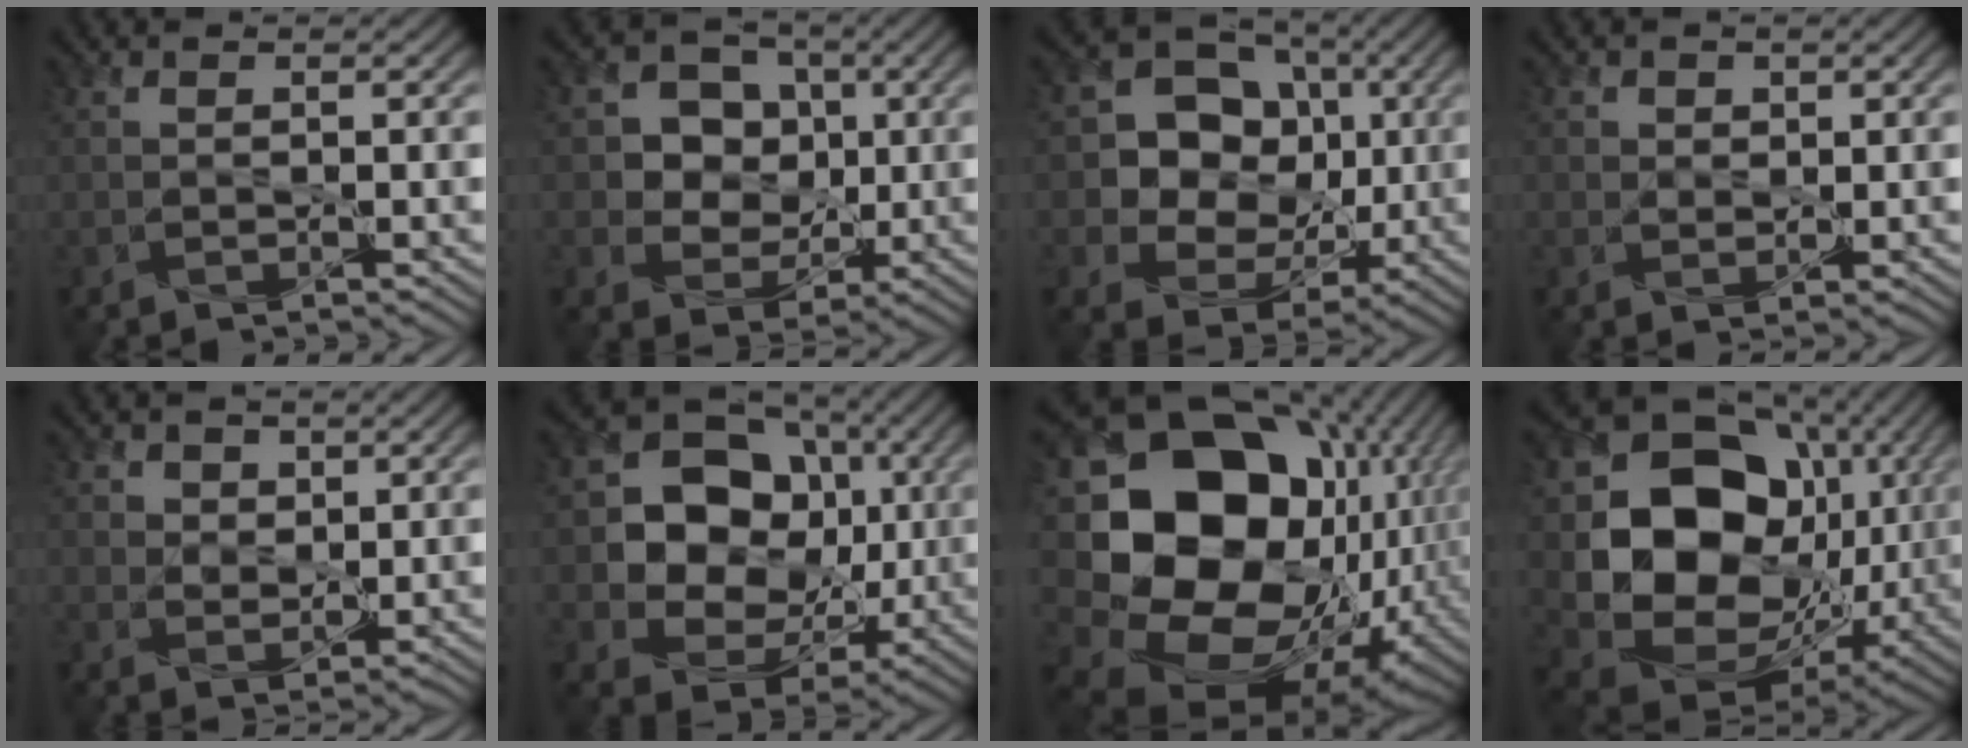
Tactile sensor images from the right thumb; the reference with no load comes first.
{"total": 8.0, "force": [1.1, 7.1, 3.5], "torque": [-0.078, 0.014, 0.007]}
{"total": 12.3, "force": [0.9, 10.6, 6.2], "torque": [-0.131, 0.001, 0.000]}
{"total": 1.9, "force": [0.9, 1.6, 0.6], "torque": [-0.014, -0.006, 0.014]}
{"total": 3.9, "force": [1.9, 3.1, 1.4], "torque": [-0.044, -0.012, 0.044]}
{"total": 13.4, "force": [0.9, 11.1, 7.5], "torque": [-0.147, -0.008, 0.007]}
{"total": 22.4, "force": [0.1, 17.6, 13.8], "torque": [-0.323, -0.029, 0.040]}
{"total": 18.4, "force": [1.4, 14.8, 10.9], "torque": [-0.223, -0.048, 0.046]}